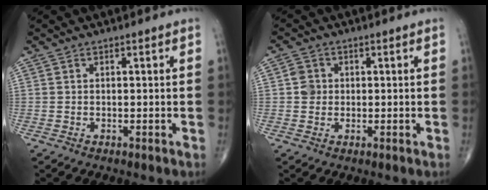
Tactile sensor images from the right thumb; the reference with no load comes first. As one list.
[{"total": 2.9, "force": [0.2, 2.6, 1.1], "torque": [-0.005, 0.004, 0.001]}]